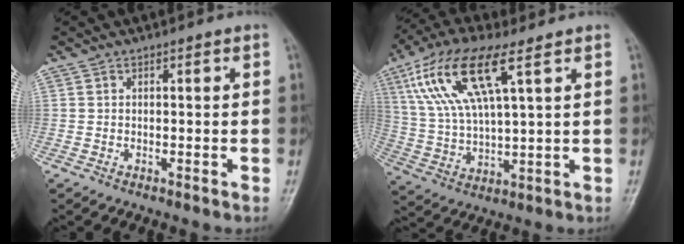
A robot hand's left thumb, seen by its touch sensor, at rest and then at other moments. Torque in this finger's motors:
{"motor_torque": [0.21, 0.36, 1.39, -1.39, 0.49]}